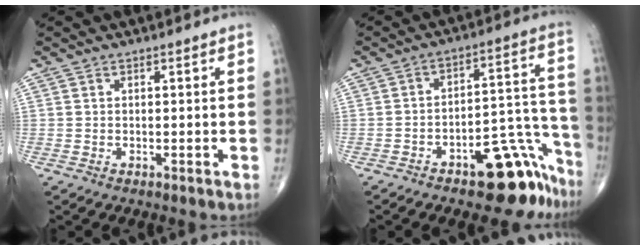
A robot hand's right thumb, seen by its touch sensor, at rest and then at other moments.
{"total": 14.2, "force": [-8.9, 5.9, 9.3], "torque": [-0.070, 0.093, -0.120]}